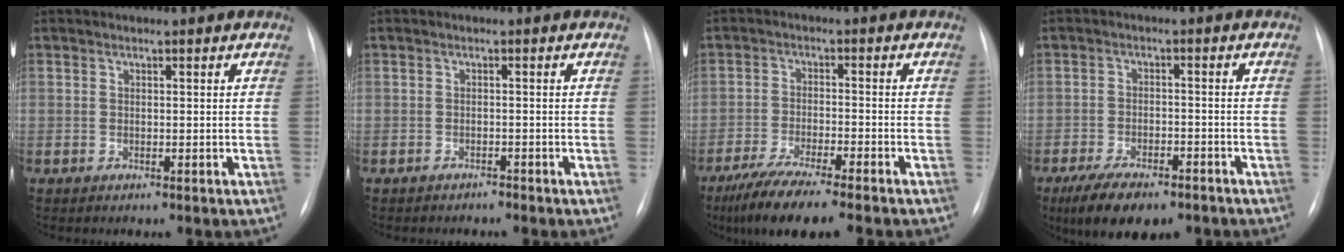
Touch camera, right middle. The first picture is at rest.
{"total": 0.9, "force": [-0.8, 0.2, -0.1], "torque": [-0.004, -0.001, -0.017]}
{"total": 10.2, "force": [-7.9, 0.1, 6.4], "torque": [-0.111, -0.033, -0.131]}
{"total": 10.2, "force": [-7.4, 3.6, 6.0], "torque": [-0.101, -0.015, -0.112]}